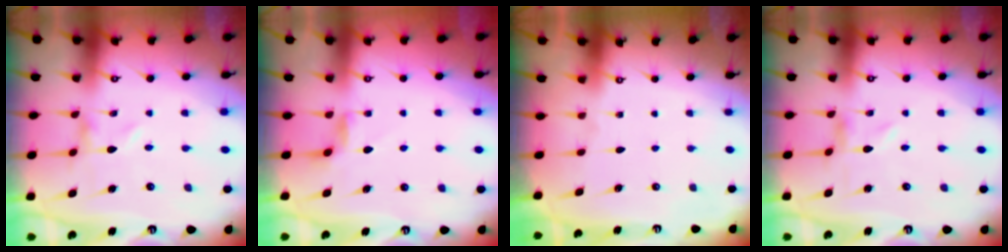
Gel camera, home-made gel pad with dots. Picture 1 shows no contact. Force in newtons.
{"total": 3.1, "press": 3.1, "slide": 0.5}
{"total": 0.0}
{"total": 0.0}